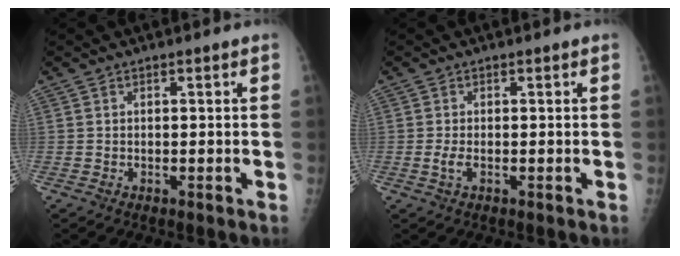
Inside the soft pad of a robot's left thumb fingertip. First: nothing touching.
{"total": 1.4, "force": [-0.2, 0.6, 1.3], "torque": [-0.026, -0.001, -0.002]}